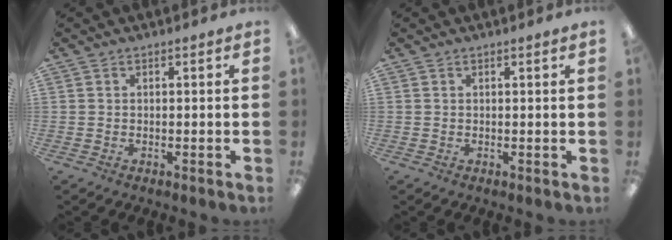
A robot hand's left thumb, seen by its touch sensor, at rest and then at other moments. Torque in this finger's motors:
{"motor_torque": [-0.19, -0.11, -0.26, 0.08, 0.03]}